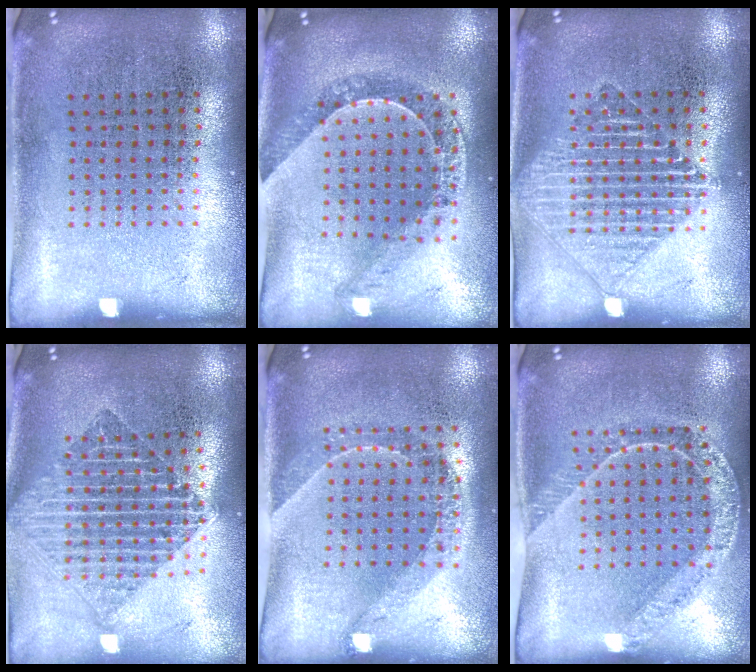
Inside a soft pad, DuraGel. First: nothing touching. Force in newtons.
{"total": 1.1, "press": 1.1, "slide": 0.1}
{"total": 1.7, "press": 1.7, "slide": 0.2}
{"total": 2.2, "press": 1.8, "slide": 1.3}
{"total": 1.6, "press": 1.3, "slide": 0.9}
{"total": 1.3, "press": 1.3, "slide": 0.2}